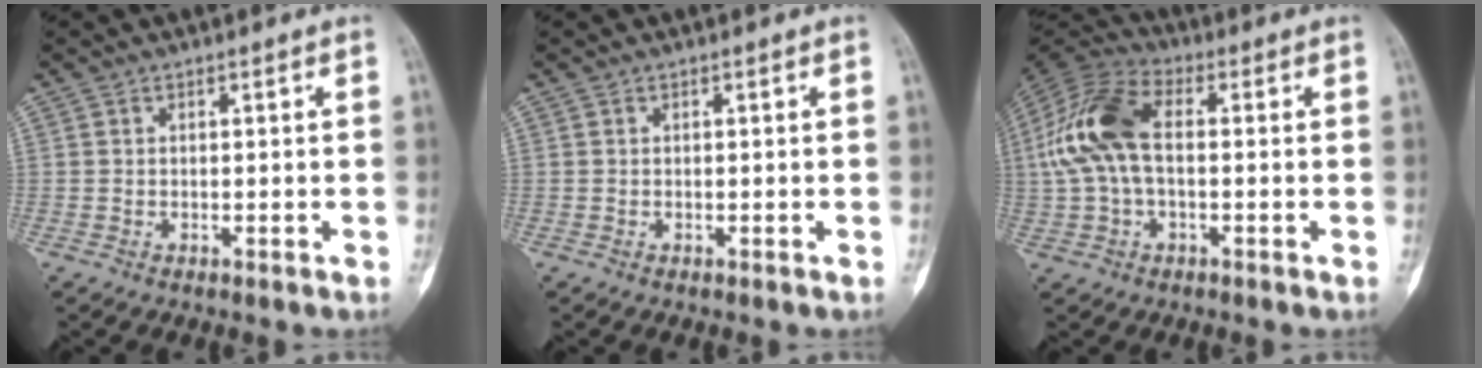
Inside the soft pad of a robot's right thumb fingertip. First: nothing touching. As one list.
[{"total": 0.0}, {"total": 14.0, "force": [0.8, 8.0, 11.5], "torque": [-0.245, 0.034, 0.007]}]